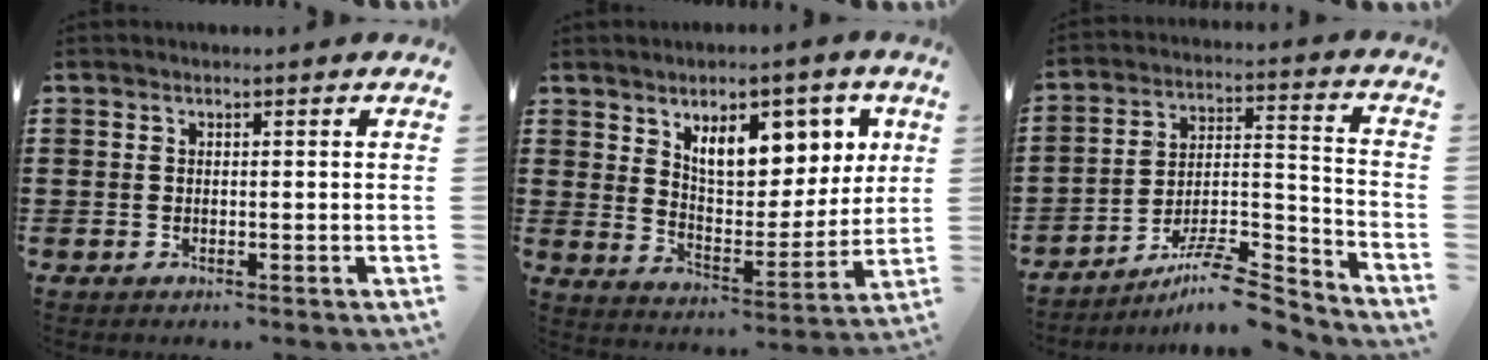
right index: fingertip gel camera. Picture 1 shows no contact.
{"total": 10.1, "force": [5.6, 5.1, 6.7], "torque": [-0.113, -0.012, 0.095]}
{"total": 9.8, "force": [-8.3, 1.6, 4.8], "torque": [-0.068, 0.021, -0.155]}